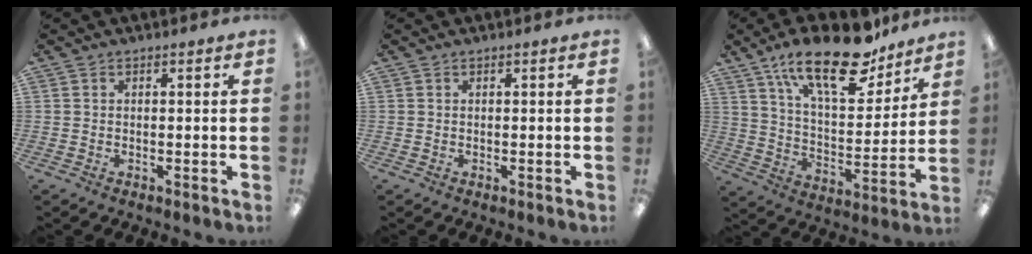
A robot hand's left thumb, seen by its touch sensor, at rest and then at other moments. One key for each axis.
{"total": 0.0}
{"total": 21.9, "fx": 15.1, "fy": 8.5, "fz": 13.4, "tx": -0.216, "ty": -0.085, "tz": 0.258}